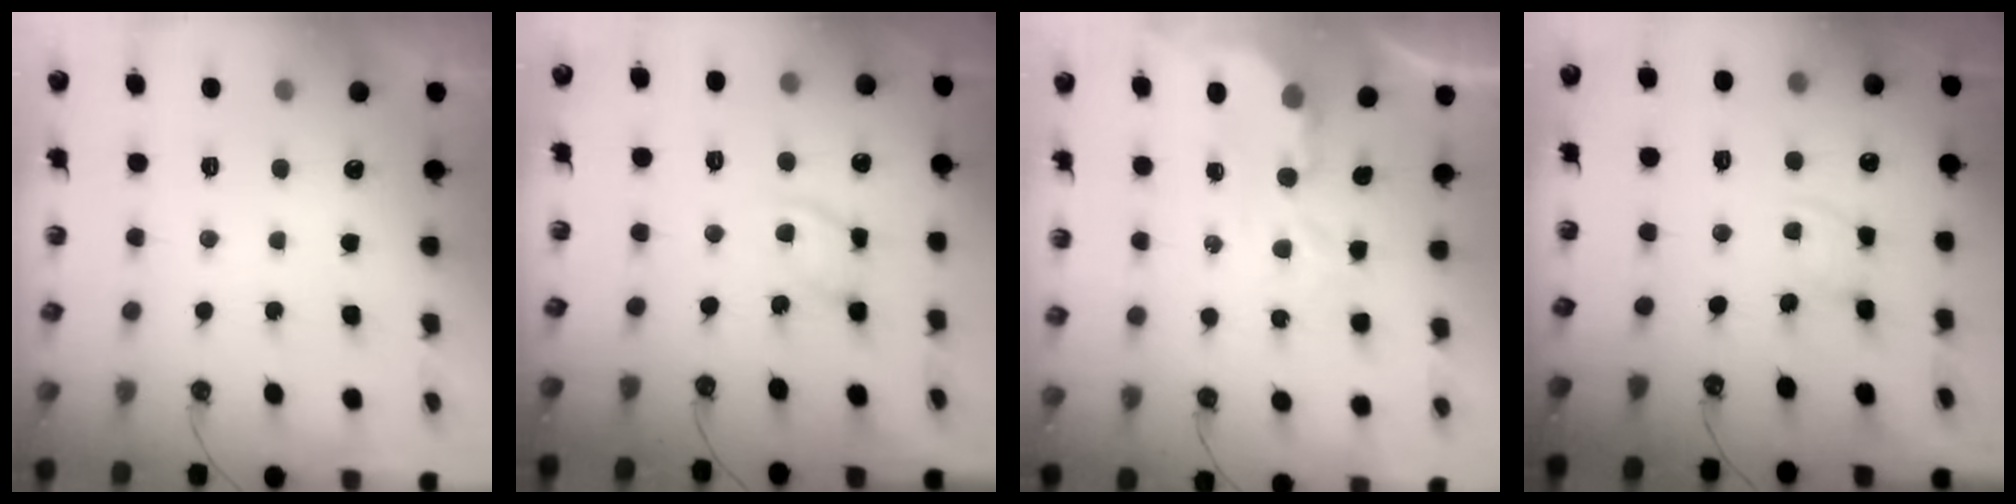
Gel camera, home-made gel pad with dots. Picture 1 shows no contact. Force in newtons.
{"total": 11.0, "press": 11.0, "slide": 0.7}
{"total": 4.0, "press": 4.0, "slide": 0.3}
{"total": 4.1, "press": 4.1, "slide": 0.2}